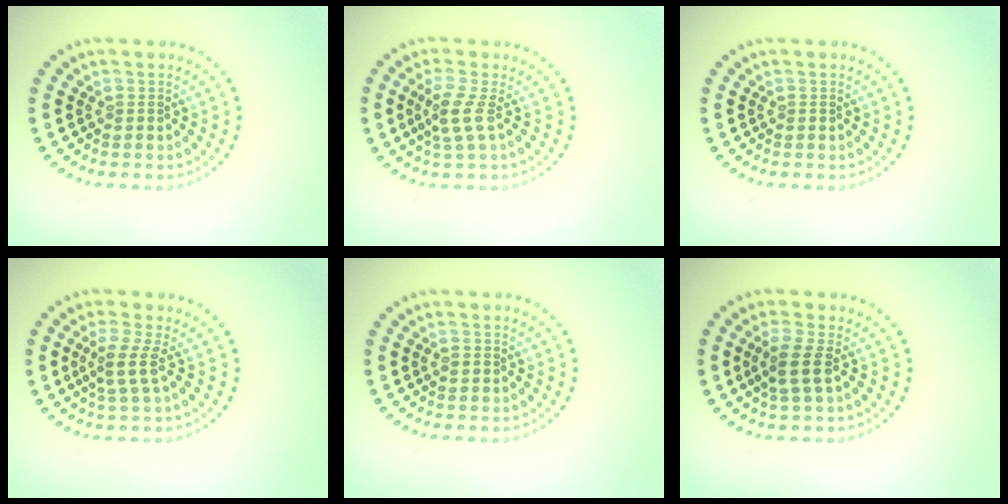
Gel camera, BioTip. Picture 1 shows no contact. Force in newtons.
{"total": 2.2, "press": 1.5, "slide": 1.6}
{"total": 0.0}
{"total": 2.1, "press": 1.6, "slide": 1.5}
{"total": 0.8, "press": 0.8, "slide": 0.1}
{"total": 2.2, "press": 1.9, "slide": 1.2}